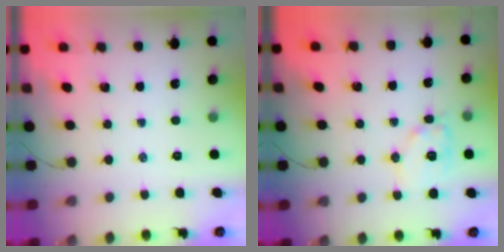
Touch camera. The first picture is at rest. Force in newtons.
{"total": 9.8, "press": 9.7, "slide": 0.5}